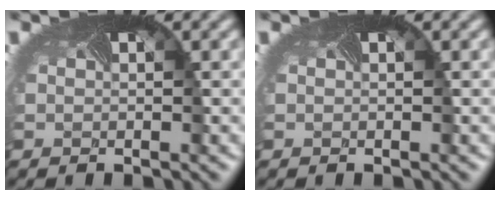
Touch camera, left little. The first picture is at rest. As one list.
[{"total": 0.0}]